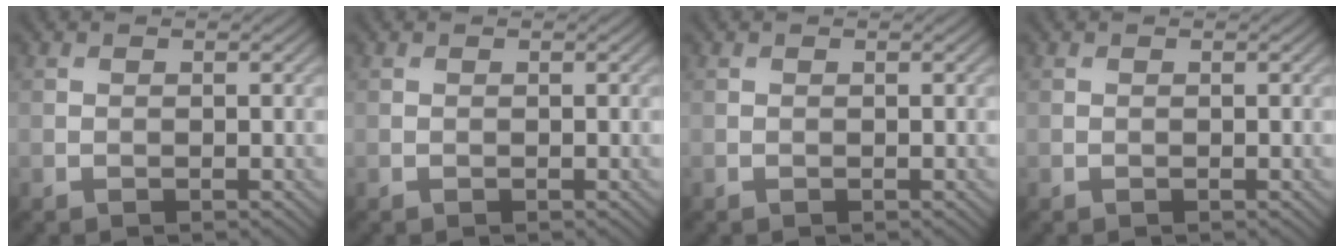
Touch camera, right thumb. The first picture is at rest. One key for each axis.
{"total": 0.0}
{"total": 0.0}
{"total": 0.0}